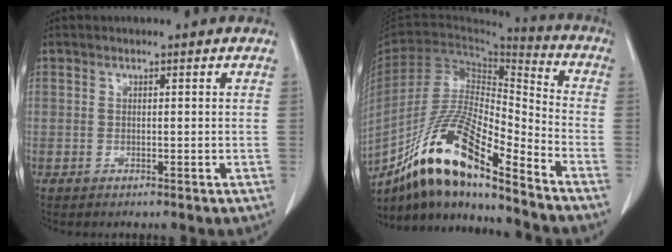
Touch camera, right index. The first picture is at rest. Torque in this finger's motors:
{"motor_torque": [1.07, -1.07, 0.67, 0.21]}